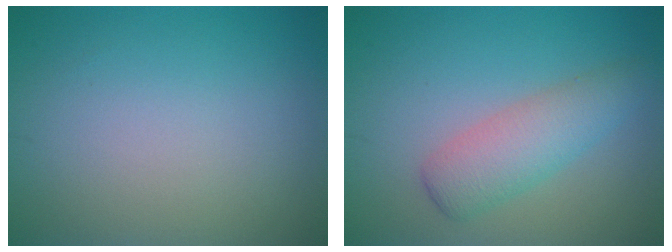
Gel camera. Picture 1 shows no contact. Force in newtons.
{"total": 3.7, "press": 3.7, "slide": 0.1}